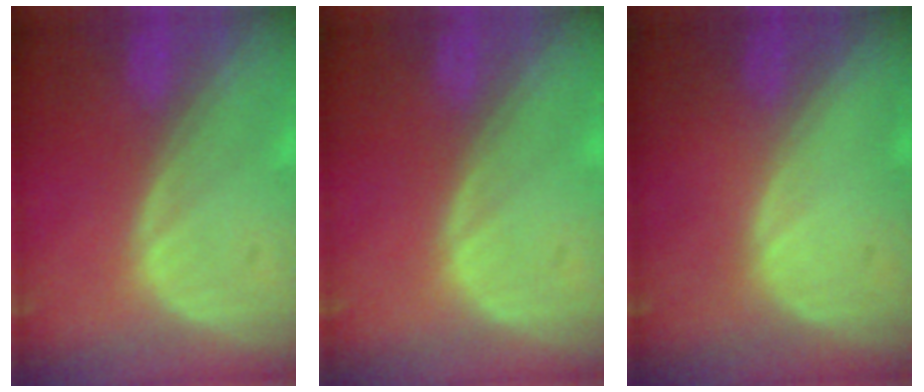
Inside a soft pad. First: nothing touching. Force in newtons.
{"total": 0.0}
{"total": 0.0}